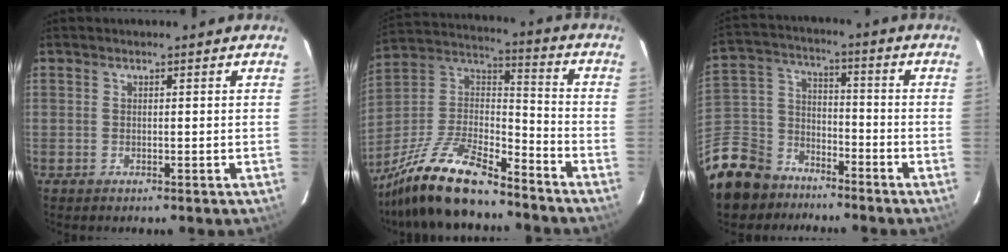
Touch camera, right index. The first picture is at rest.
{"total": 20.1, "force": [-15.6, 5.4, 11.5], "torque": [-0.246, -0.007, -0.281]}
{"total": 15.7, "force": [-10.7, 10.8, 4.0], "torque": [-0.132, 0.042, -0.179]}